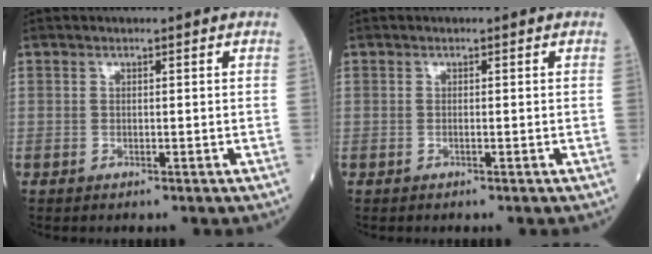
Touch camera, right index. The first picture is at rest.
{"total": 0.0}